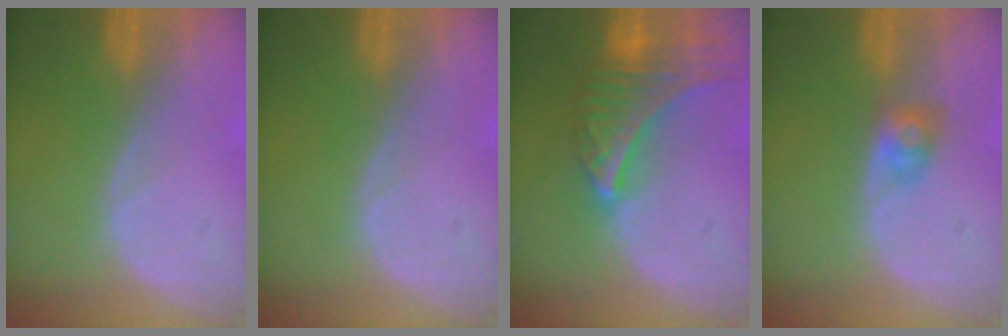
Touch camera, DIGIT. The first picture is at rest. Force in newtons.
{"total": 0.0}
{"total": 9.2, "press": 8.1, "slide": 4.3}
{"total": 2.8, "press": 2.6, "slide": 1.0}